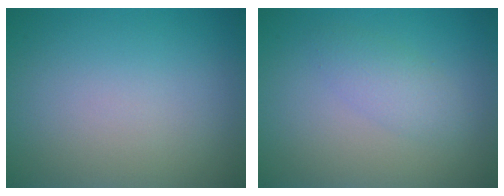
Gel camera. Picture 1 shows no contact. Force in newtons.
{"total": 2.1, "press": 2.1, "slide": 0.1}